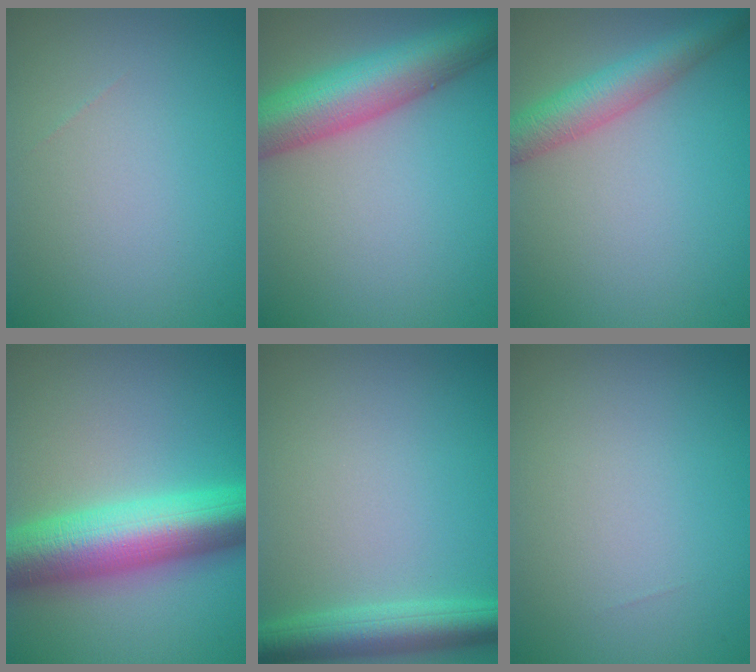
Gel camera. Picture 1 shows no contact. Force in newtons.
{"total": 8.5, "press": 8.5, "slide": 0.3}
{"total": 4.3, "press": 4.3, "slide": 0.1}
{"total": 10.5, "press": 10.5, "slide": 0.0}
{"total": 4.5, "press": 4.5, "slide": 0.2}
{"total": 0.0}